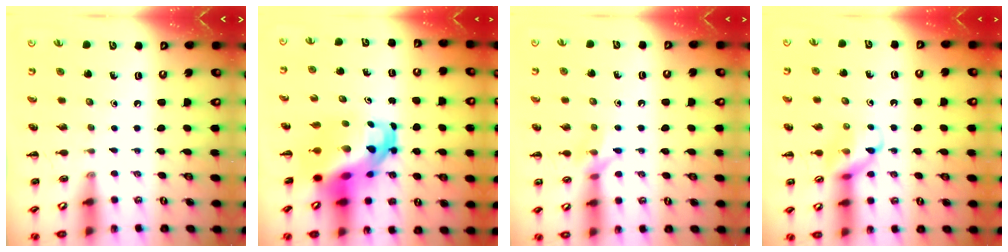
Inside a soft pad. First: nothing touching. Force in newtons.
{"total": 13.6, "press": 13.2, "slide": 3.4}
{"total": 7.5, "press": 7.5, "slide": 0.9}
{"total": 11.7, "press": 11.6, "slide": 1.1}